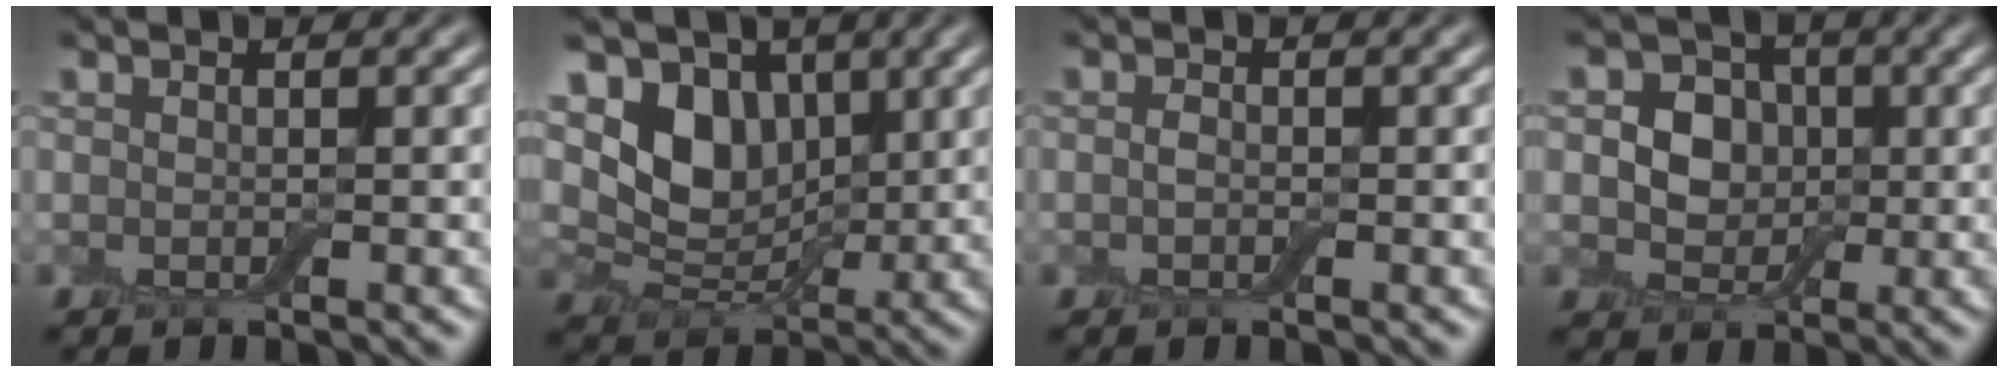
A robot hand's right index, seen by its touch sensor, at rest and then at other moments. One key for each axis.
{"total": 6.0, "fx": 1.8, "fy": 4.5, "fz": 3.5, "tx": -0.068, "ty": -0.009, "tz": 0.024}
{"total": 0.8, "fx": -0.1, "fy": 0.5, "fz": 0.6, "tx": -0.016, "ty": 0.000, "tz": -0.004}
{"total": 5.0, "fx": 0.4, "fy": 4.2, "fz": 2.6, "tx": -0.039, "ty": 0.009, "tz": -0.013}